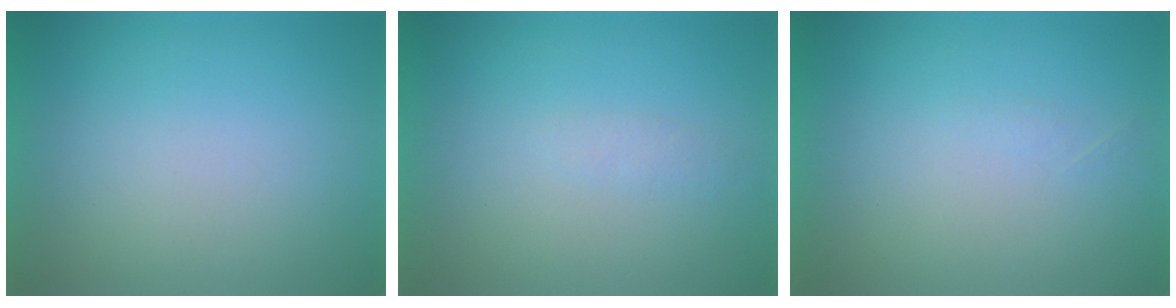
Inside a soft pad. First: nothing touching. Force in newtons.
{"total": 1.3}
{"total": 1.0}